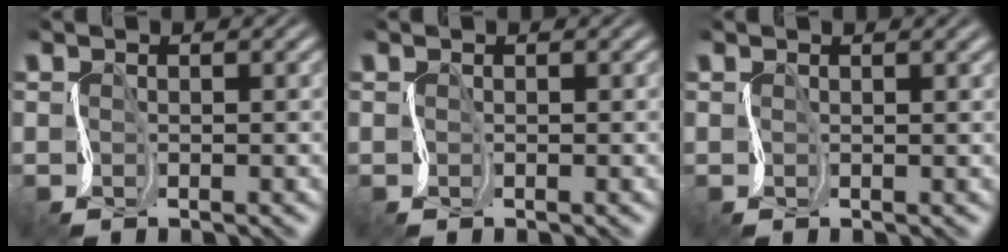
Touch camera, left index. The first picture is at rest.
{"total": 0.0}
{"total": 1.2, "force": [1.1, 0.1, 0.4], "torque": [-0.009, 0.001, 0.003]}